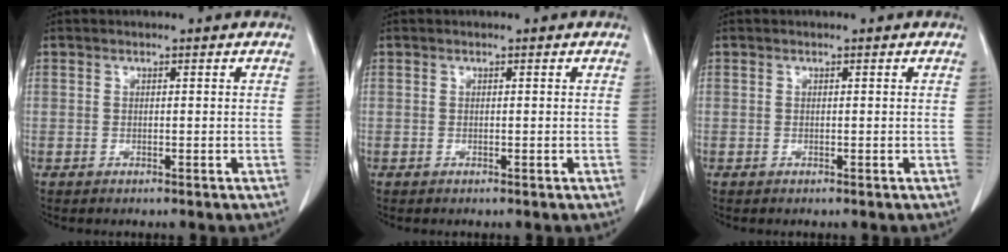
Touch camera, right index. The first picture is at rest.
{"total": 0.0}
{"total": 0.0}